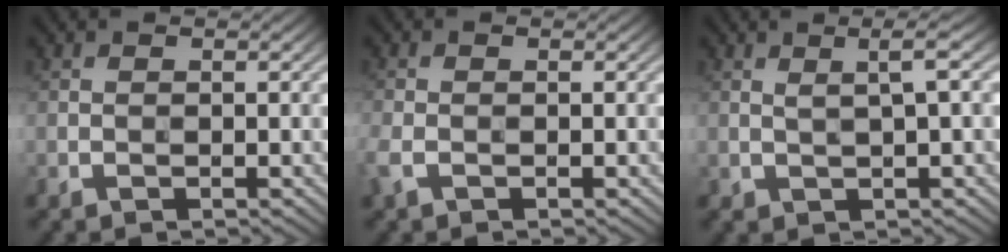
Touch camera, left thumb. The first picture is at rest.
{"total": 2.0, "force": [-0.9, 1.0, 1.5], "torque": [-0.049, -0.004, -0.026]}
{"total": 2.4, "force": [0.8, 0.3, 2.2], "torque": [-0.041, 0.010, 0.017]}